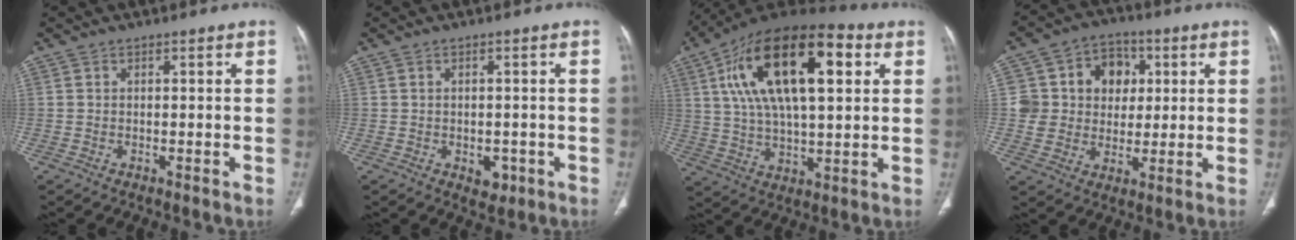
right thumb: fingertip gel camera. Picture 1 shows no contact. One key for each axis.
{"total": 3.0, "fx": -1.1, "fy": 2.1, "fz": 1.8, "tx": -0.009, "ty": 0.002, "tz": -0.008}
{"total": 25.0, "fx": 7.8, "fy": 11.1, "fz": 21.0, "tx": -0.356, "ty": 0.008, "tz": 0.124}
{"total": 12.7, "fx": 2.5, "fy": 11.4, "fz": 5.0, "tx": -0.028, "ty": 0.012, "tz": 0.044}